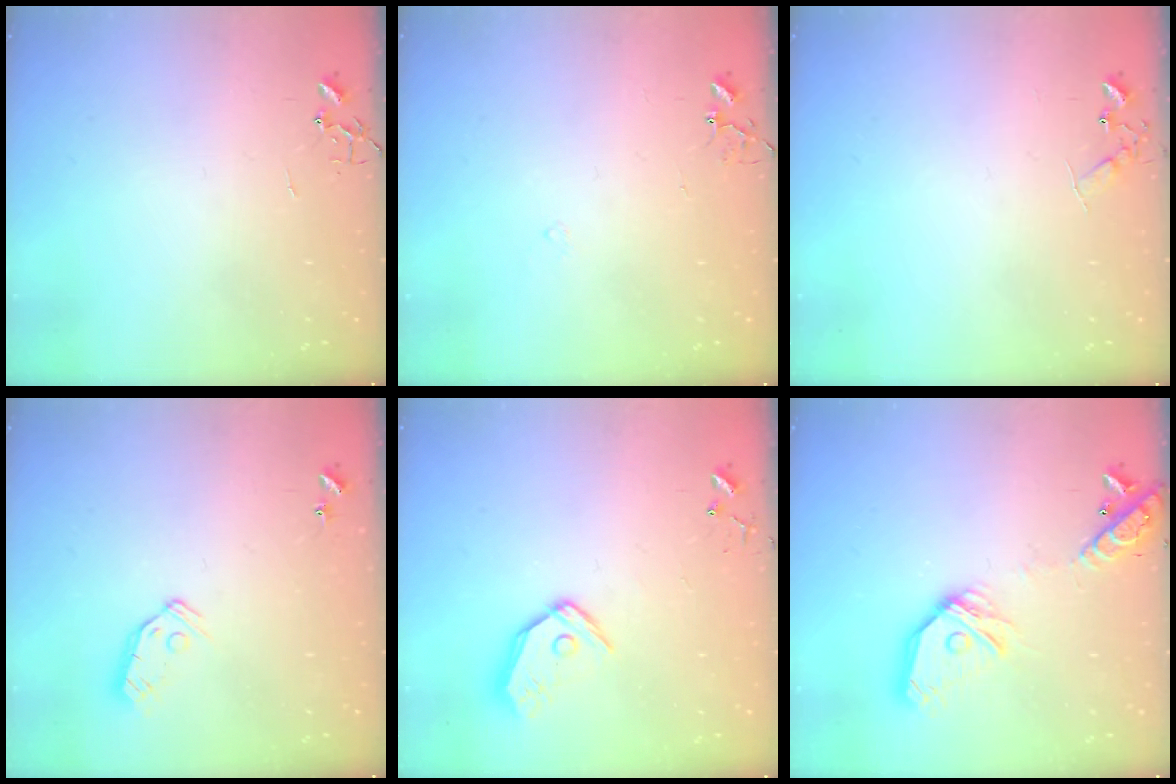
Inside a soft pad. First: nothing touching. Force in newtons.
{"total": 6.8, "press": 6.8, "slide": 0.5}
{"total": 7.0, "press": 7.0, "slide": 0.8}
{"total": 7.5, "press": 7.5, "slide": 0.4}
{"total": 11.1, "press": 11.0, "slide": 1.7}
{"total": 17.7, "press": 17.5, "slide": 2.5}